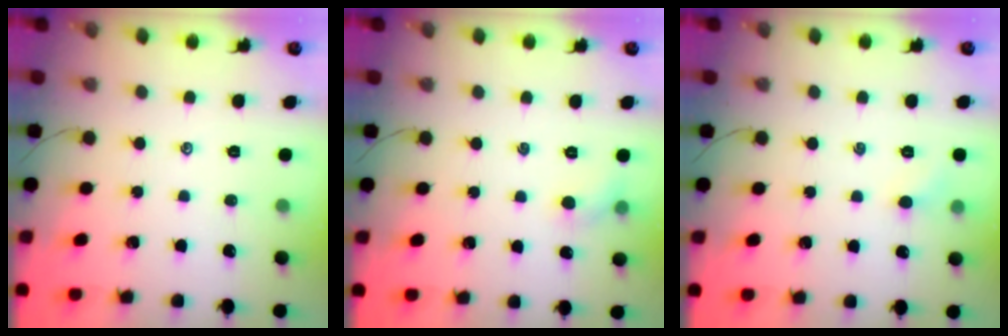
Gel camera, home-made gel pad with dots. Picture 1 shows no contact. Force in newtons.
{"total": 4.0, "press": 3.8, "slide": 1.2}
{"total": 3.4, "press": 3.3, "slide": 1.1}